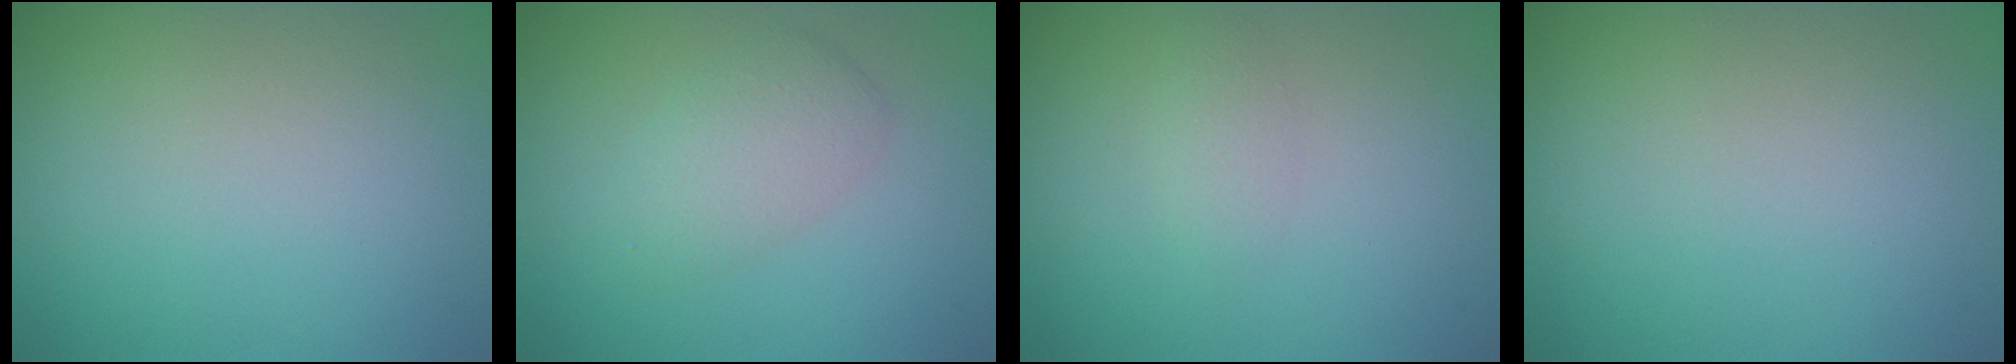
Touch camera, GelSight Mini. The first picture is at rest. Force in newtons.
{"total": 2.7, "press": 2.7, "slide": 0.1}
{"total": 1.1, "press": 1.1, "slide": 0.0}
{"total": 0.0}